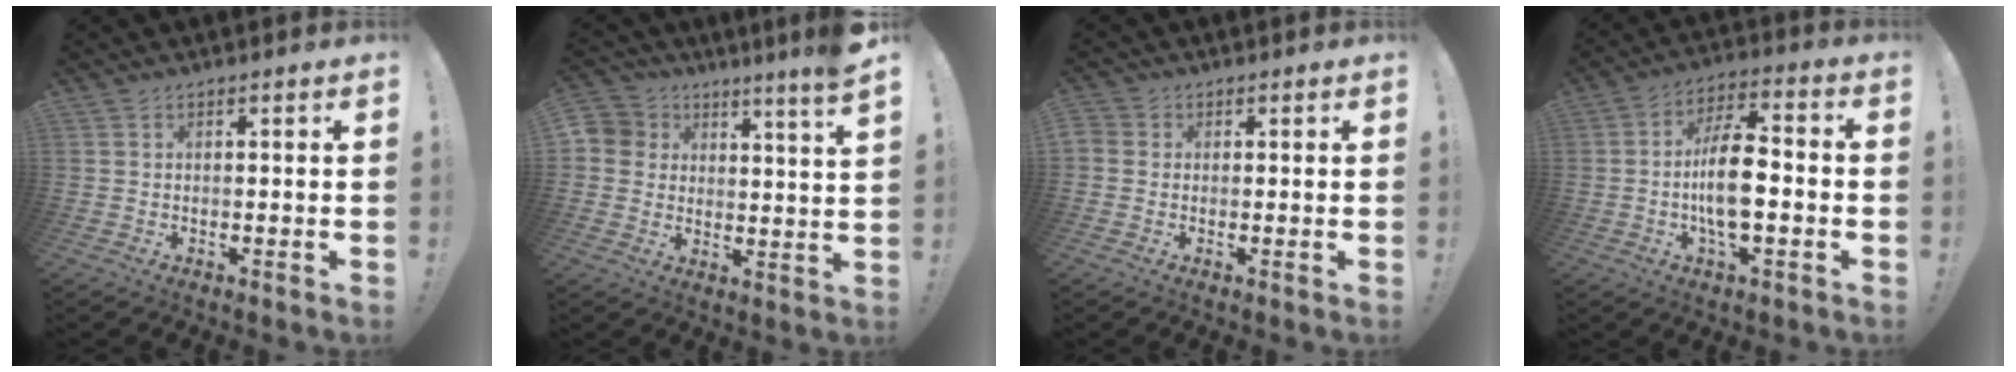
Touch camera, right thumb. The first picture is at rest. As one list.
[{"total": 6.8, "force": [5.2, 2.9, 3.3], "torque": [-0.059, -0.038, 0.096]}, {"total": 2.2, "force": [0.0, 2.0, 0.9], "torque": [-0.018, 0.005, 0.002]}, {"total": 13.3, "force": [-2.4, 5.6, 11.8], "torque": [-0.216, 0.009, -0.049]}]